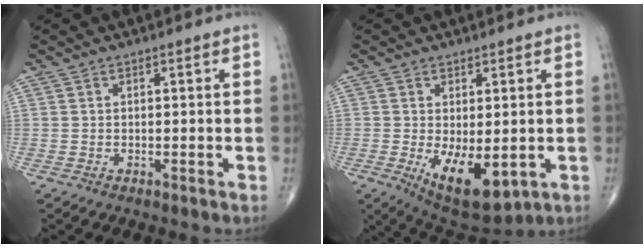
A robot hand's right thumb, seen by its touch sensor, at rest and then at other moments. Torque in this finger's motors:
{"motor_torque": [-0.30, 0.55, 0.63, 0.39, 0.10]}